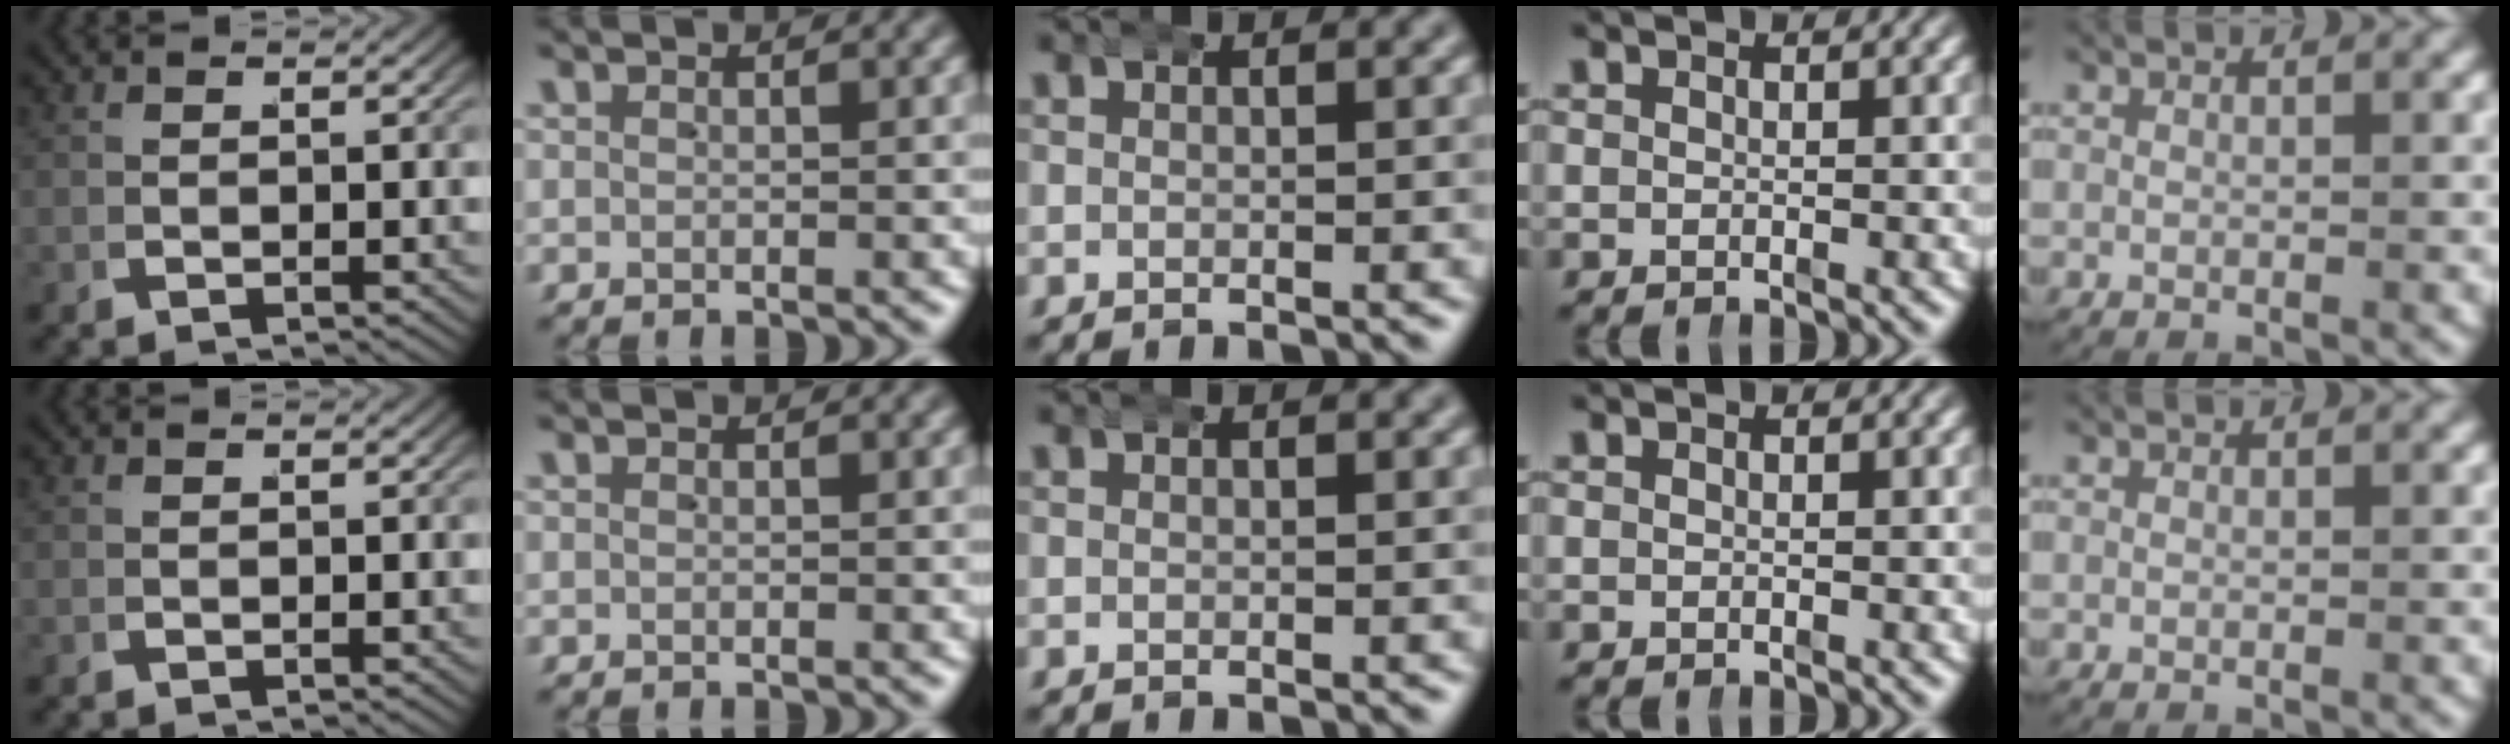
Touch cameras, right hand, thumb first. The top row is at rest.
{}